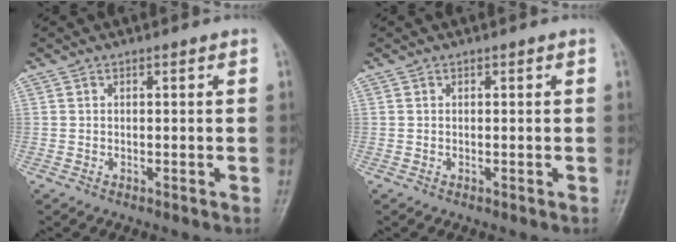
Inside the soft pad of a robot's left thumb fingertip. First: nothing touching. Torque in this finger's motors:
{"motor_torque": [-0.01, 0.01, 0.00, 0.00, 0.00]}